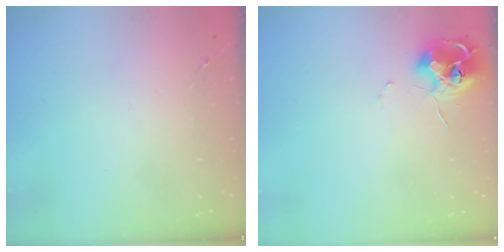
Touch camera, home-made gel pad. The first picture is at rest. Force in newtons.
{"total": 10.4, "press": 10.4, "slide": 0.9}